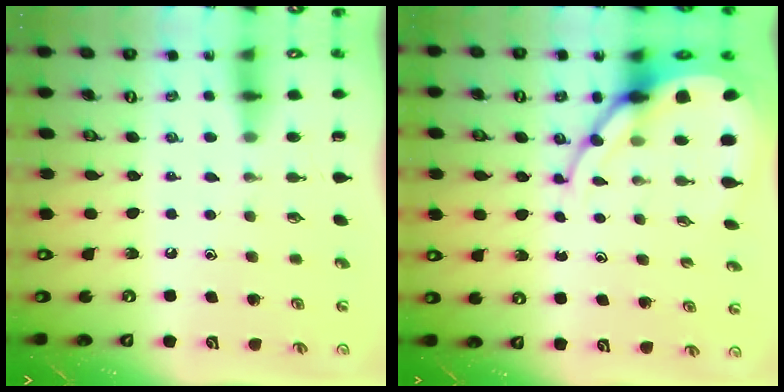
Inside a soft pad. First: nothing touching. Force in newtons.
{"total": 10.3, "press": 10.3, "slide": 1.1}